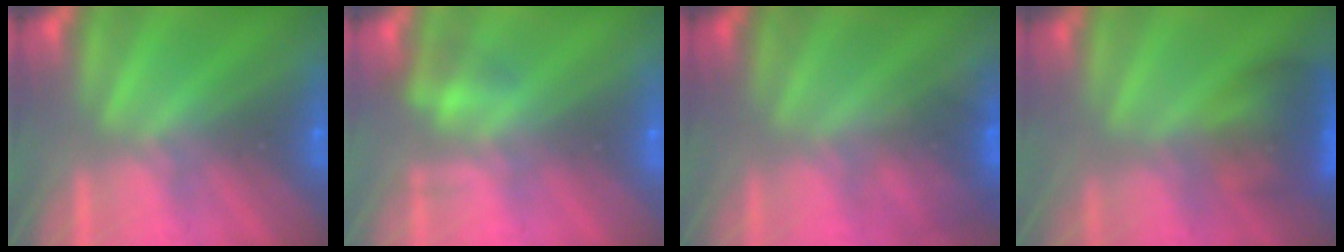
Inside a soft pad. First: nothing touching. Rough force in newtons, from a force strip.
{"total": 2.1}
{"total": 4.6}
{"total": 7.3}